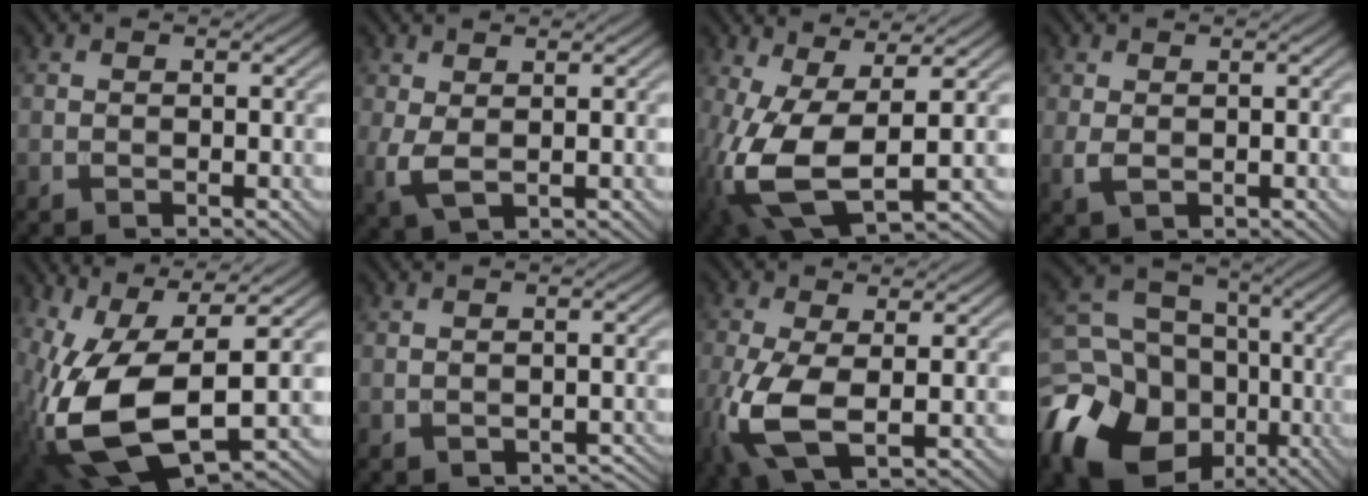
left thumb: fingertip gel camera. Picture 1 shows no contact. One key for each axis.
{"total": 3.1, "fx": 0.6, "fy": 1.3, "fz": 2.7, "tx": -0.078, "ty": 0.000, "tz": 0.012}
{"total": 11.0, "fx": -1.4, "fy": 4.7, "fz": 9.8, "tx": -0.245, "ty": -0.010, "tz": -0.023}
{"total": 1.8, "fx": 0.1, "fy": 1.0, "fz": 1.5, "tx": -0.041, "ty": 0.000, "tz": 0.006}
{"total": 16.1, "fx": -2.1, "fy": 7.7, "fz": 14.0, "tx": -0.315, "ty": -0.035, "tz": -0.018}
{"total": 1.6, "fx": -1.1, "fy": 0.9, "fz": 0.8, "tx": -0.018, "ty": -0.001, "tz": -0.009}
{"total": 8.9, "fx": -1.9, "fy": 3.7, "fz": 7.9, "tx": -0.201, "ty": -0.017, "tz": -0.036}
{"total": 19.4, "fx": -7.9, "fy": 15.3, "fz": 8.8, "tx": -0.224, "ty": -0.039, "tz": -0.140}